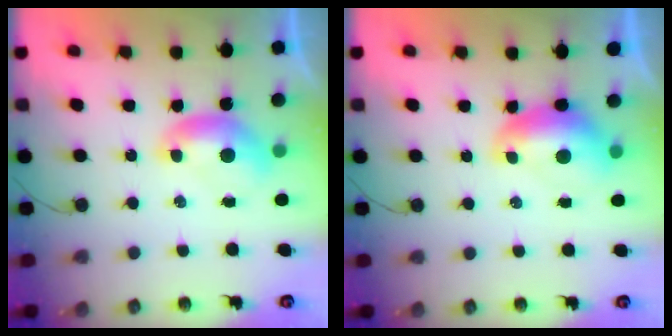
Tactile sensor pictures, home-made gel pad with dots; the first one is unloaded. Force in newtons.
{"total": 1.7, "press": 1.6, "slide": 0.5}